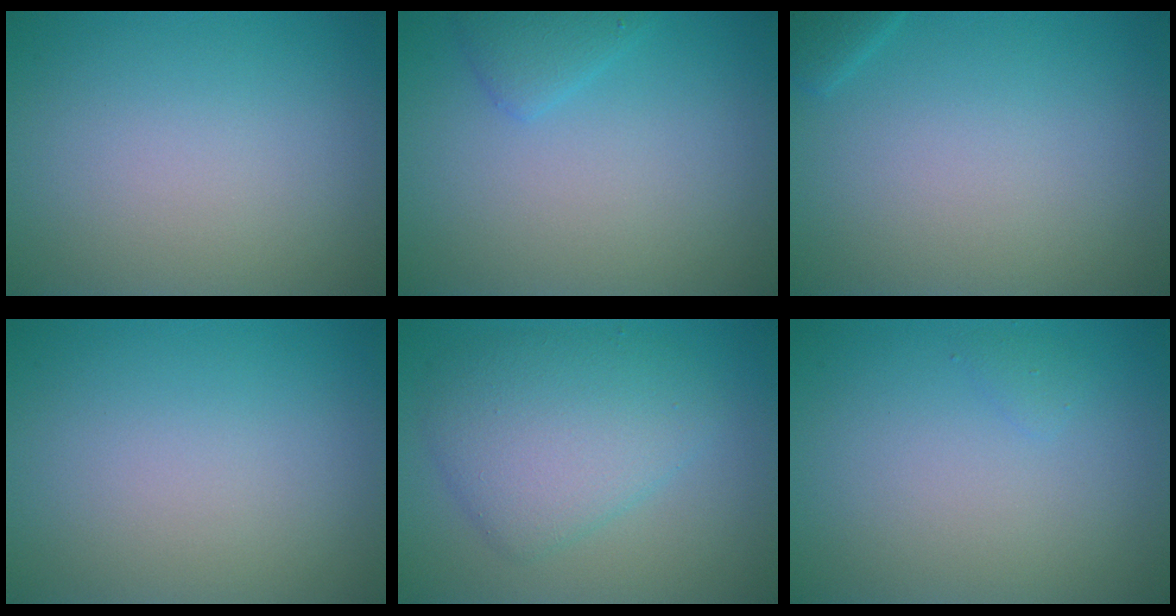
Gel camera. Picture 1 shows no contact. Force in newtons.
{"total": 1.5, "press": 1.5, "slide": 0.2}
{"total": 1.1, "press": 1.1, "slide": 0.1}
{"total": 0.0}
{"total": 5.3, "press": 5.3, "slide": 0.1}
{"total": 0.5, "press": 0.5, "slide": 0.0}